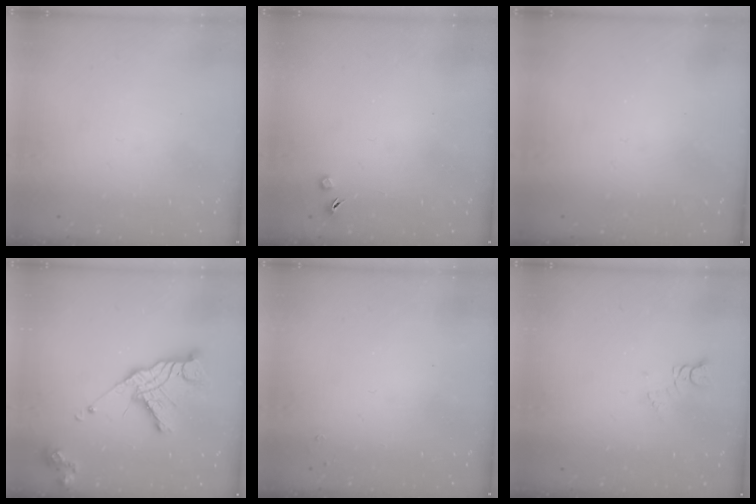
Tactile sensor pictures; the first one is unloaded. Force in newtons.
{"total": 3.0, "press": 2.9, "slide": 0.5}
{"total": 0.0}
{"total": 15.3, "press": 15.3, "slide": 0.8}
{"total": 1.8, "press": 1.8, "slide": 0.3}
{"total": 2.7, "press": 2.7, "slide": 0.3}